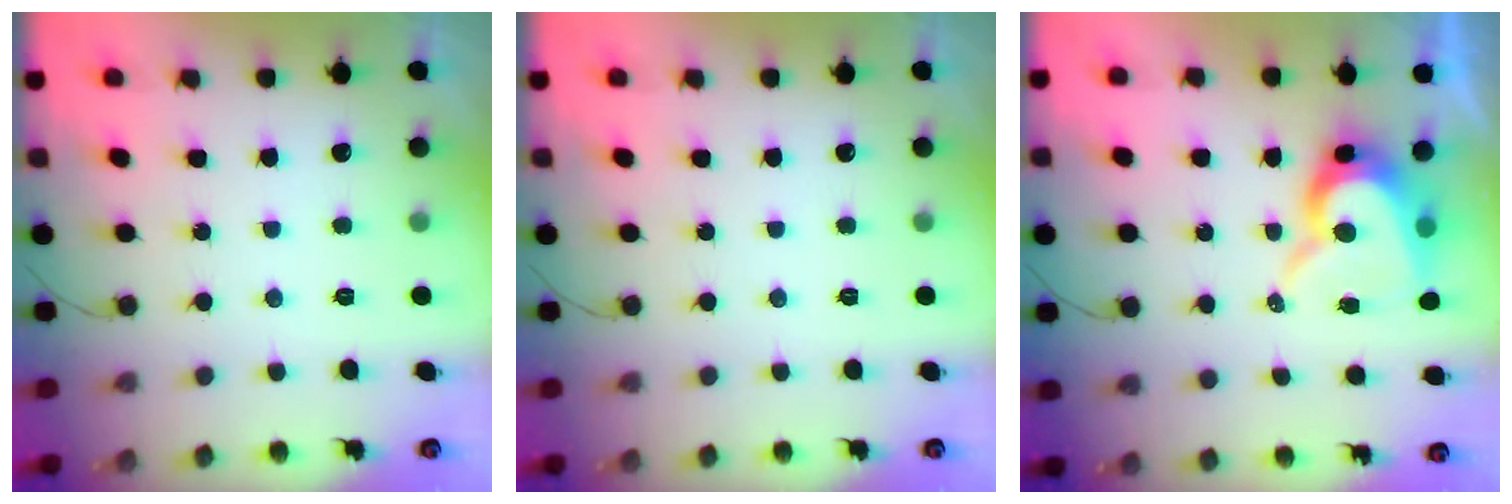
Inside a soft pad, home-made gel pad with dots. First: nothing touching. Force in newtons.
{"total": 0.0}
{"total": 11.4, "press": 11.3, "slide": 1.0}